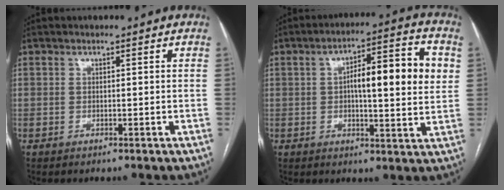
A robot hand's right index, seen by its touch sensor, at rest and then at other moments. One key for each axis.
{"total": 13.0, "fx": 2.1, "fy": 2.7, "fz": 12.6, "tx": -0.186, "ty": 0.028, "tz": 0.025}